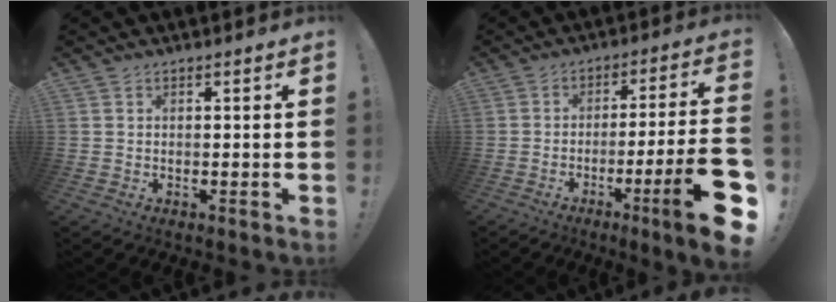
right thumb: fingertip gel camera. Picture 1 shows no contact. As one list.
[{"total": 15.6, "force": [-6.6, 0.3, 14.1], "torque": [-0.207, 0.018, -0.097]}]